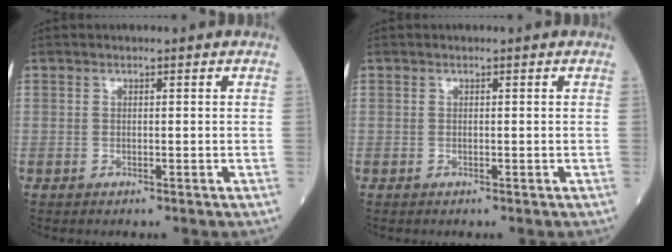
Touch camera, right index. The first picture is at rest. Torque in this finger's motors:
{"motor_torque": [0.00, 0.00, -0.04, 0.00]}